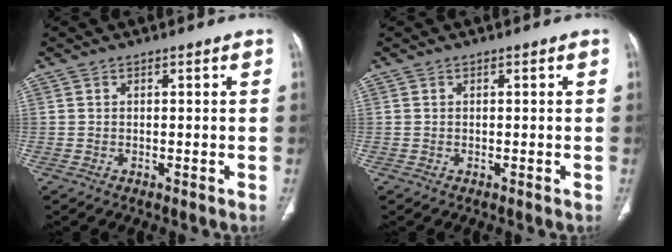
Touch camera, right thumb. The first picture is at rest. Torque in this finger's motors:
{"motor_torque": [0.00, 0.00, -0.14, 0.11, 0.02]}